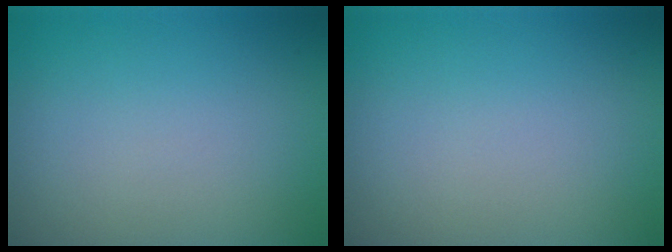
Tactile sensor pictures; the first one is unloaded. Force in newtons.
{"total": 0.0}